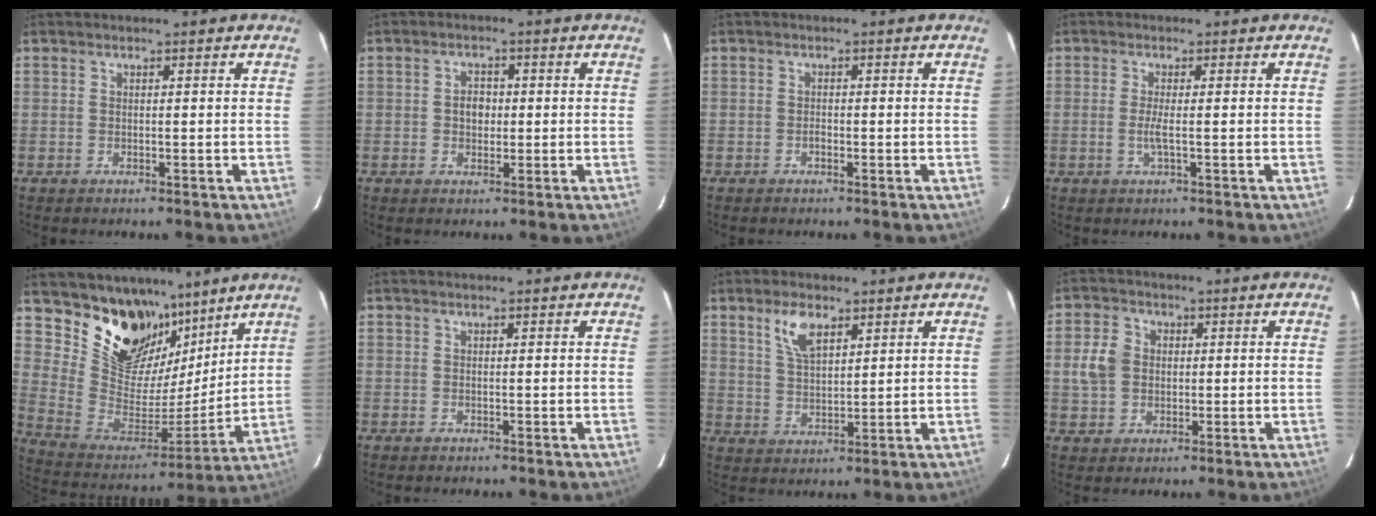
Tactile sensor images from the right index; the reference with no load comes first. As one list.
[{"total": 3.0, "force": [-0.1, 2.4, 1.8], "torque": [-0.028, 0.008, -0.002]}, {"total": 0.8, "force": [-0.5, 0.5, 0.3], "torque": [-0.005, 0.003, -0.010]}, {"total": 2.3, "force": [-0.5, -0.2, 2.2], "torque": [-0.042, -0.004, -0.012]}, {"total": 18.7, "force": [13.2, 11.1, 7.1], "torque": [-0.160, -0.011, 0.252]}, {"total": 0.0}, {"total": 6.5, "force": [3.7, 2.9, 4.4], "torque": [-0.084, 0.007, 0.075]}, {"total": 6.0, "force": [0.3, 5.2, 3.0], "torque": [-0.066, 0.016, 0.007]}]